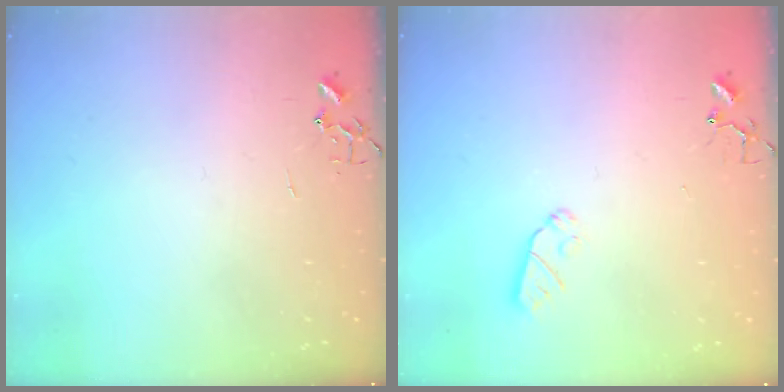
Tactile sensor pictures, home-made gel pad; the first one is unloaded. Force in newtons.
{"total": 5.4, "press": 5.4, "slide": 0.4}